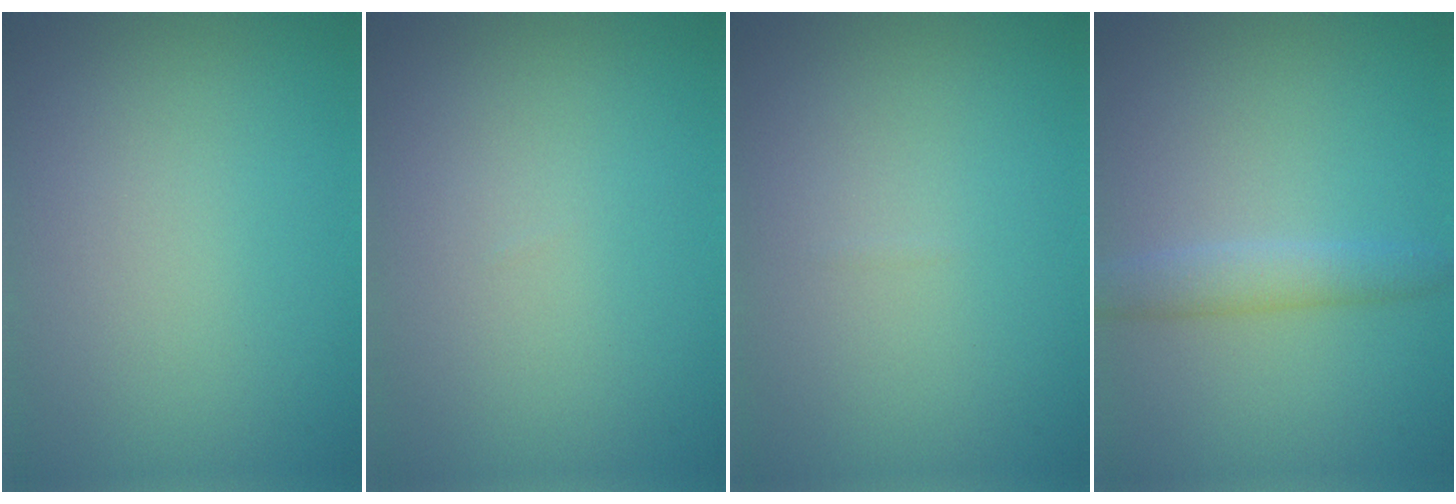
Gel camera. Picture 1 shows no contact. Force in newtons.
{"total": 0.0}
{"total": 0.0}
{"total": 2.4, "press": 2.4, "slide": 0.1}